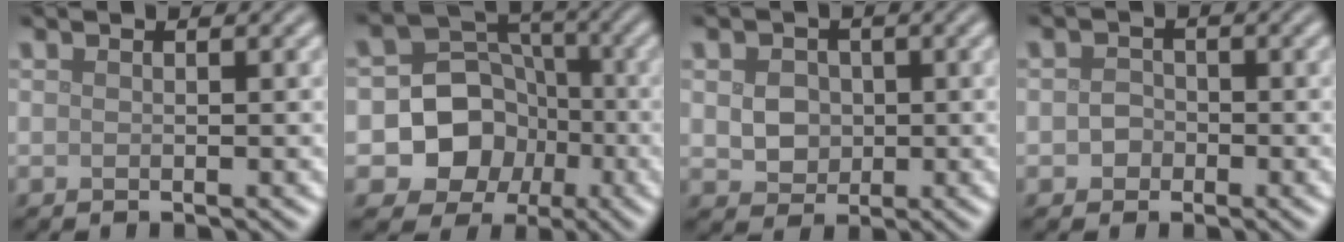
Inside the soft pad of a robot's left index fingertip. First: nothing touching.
{"total": 7.9, "force": [-2.3, 7.1, 2.6], "torque": [-0.017, 0.009, -0.066]}
{"total": 3.1, "force": [0.3, 2.7, 1.6], "torque": [-0.029, 0.002, -0.001]}
{"total": 1.5, "force": [-0.4, 1.4, 0.5], "torque": [-0.006, 0.001, -0.012]}